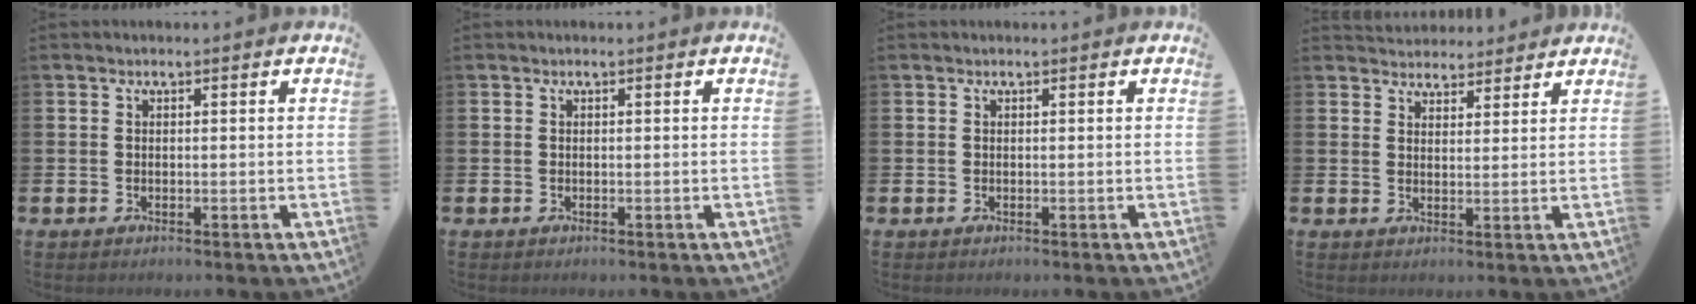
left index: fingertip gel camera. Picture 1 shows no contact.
{"total": 0.0}
{"total": 0.0}
{"total": 3.8, "force": [3.7, 1.0, -0.3], "torque": [0.002, -0.019, 0.067]}